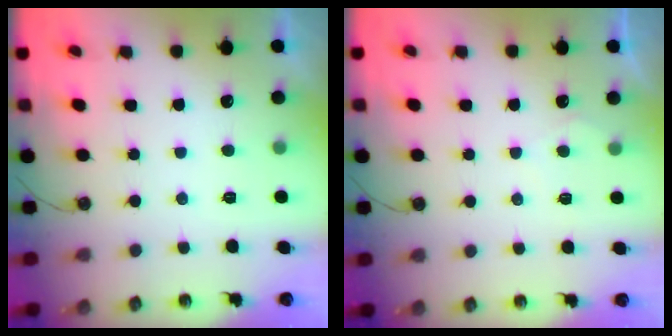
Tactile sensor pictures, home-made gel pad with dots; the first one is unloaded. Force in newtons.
{"total": 3.3, "press": 3.2, "slide": 0.5}